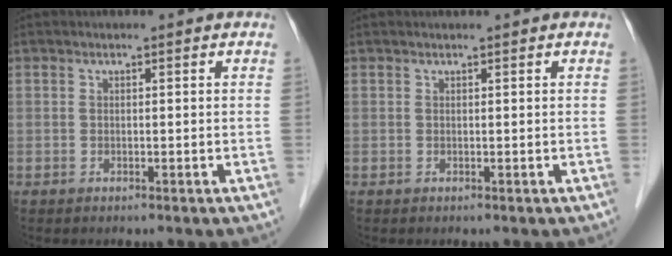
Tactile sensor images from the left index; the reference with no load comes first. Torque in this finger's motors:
{"motor_torque": [0.12, -0.01, -0.04, -0.01]}